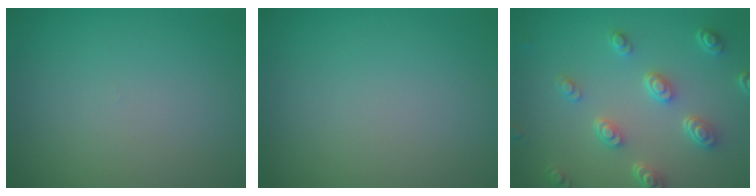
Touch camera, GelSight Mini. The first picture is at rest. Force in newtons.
{"total": 0.0}
{"total": 4.5, "press": 3.4, "slide": 3.0}